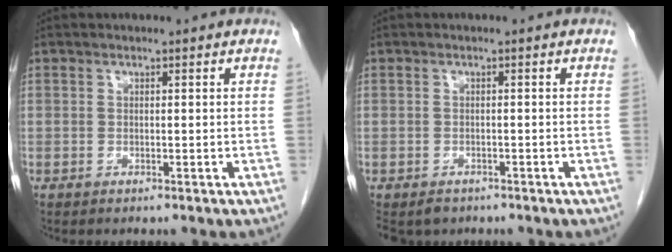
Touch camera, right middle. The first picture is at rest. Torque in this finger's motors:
{"motor_torque": [0.38, -0.22, 0.02, 0.02]}